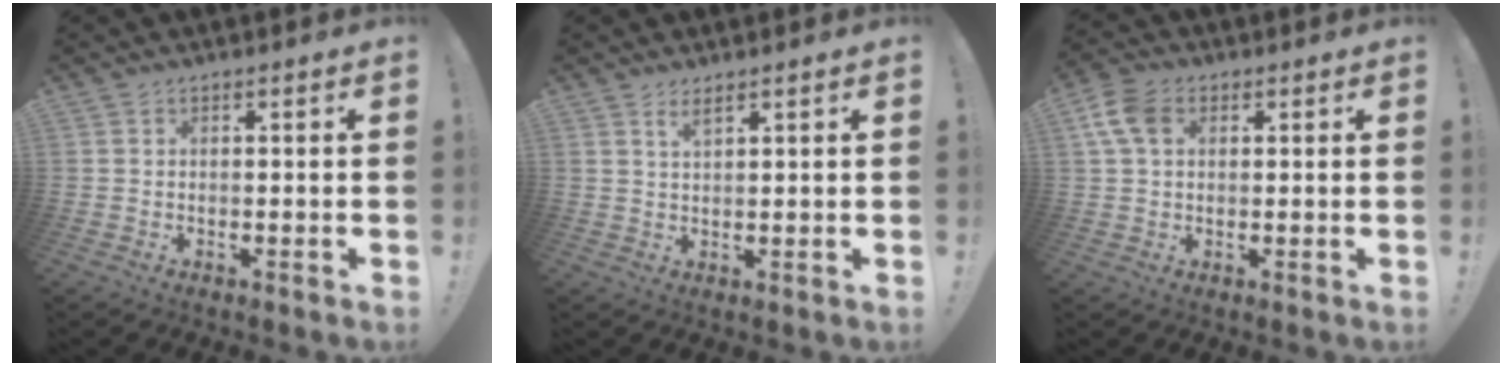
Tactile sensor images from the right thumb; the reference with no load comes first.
{"total": 2.6, "force": [1.9, 0.6, 1.7], "torque": [-0.030, -0.006, 0.032]}
{"total": 8.2, "force": [2.7, 5.6, 5.4], "torque": [-0.109, 0.004, 0.054]}